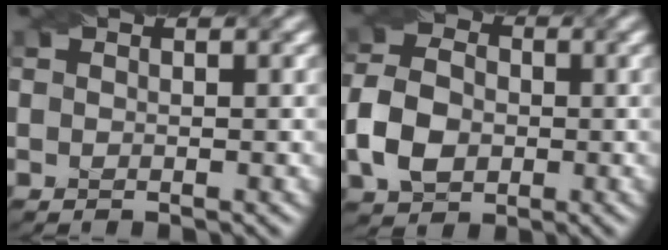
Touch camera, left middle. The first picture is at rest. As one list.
[{"total": 5.4, "force": [-1.5, 4.0, 3.3], "torque": [-0.072, 0.001, -0.037]}]